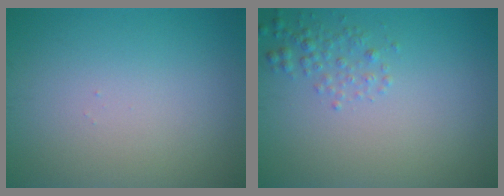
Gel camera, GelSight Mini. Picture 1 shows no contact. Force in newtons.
{"total": 1.6, "press": 1.6, "slide": 0.1}